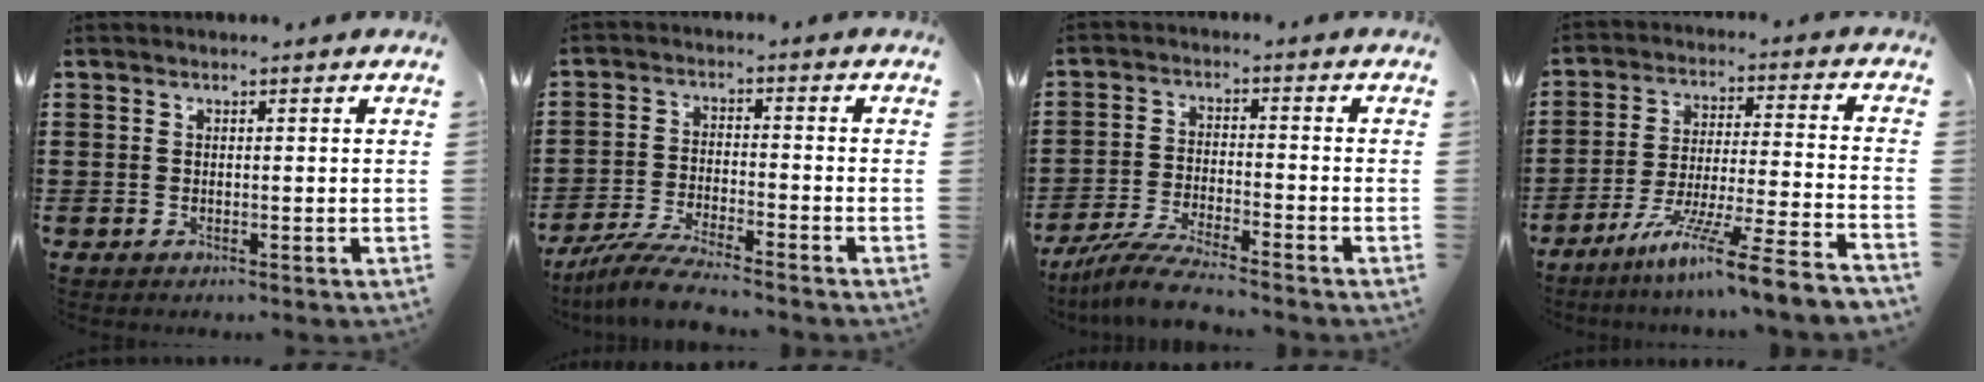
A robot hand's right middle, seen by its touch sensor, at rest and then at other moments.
{"total": 6.4, "force": [-5.8, 0.1, 2.7], "torque": [-0.068, -0.016, -0.115]}
{"total": 6.5, "force": [-5.9, 0.1, 2.8], "torque": [-0.070, -0.015, -0.117]}
{"total": 11.3, "force": [-9.2, -1.0, 6.6], "torque": [-0.121, 0.001, -0.180]}